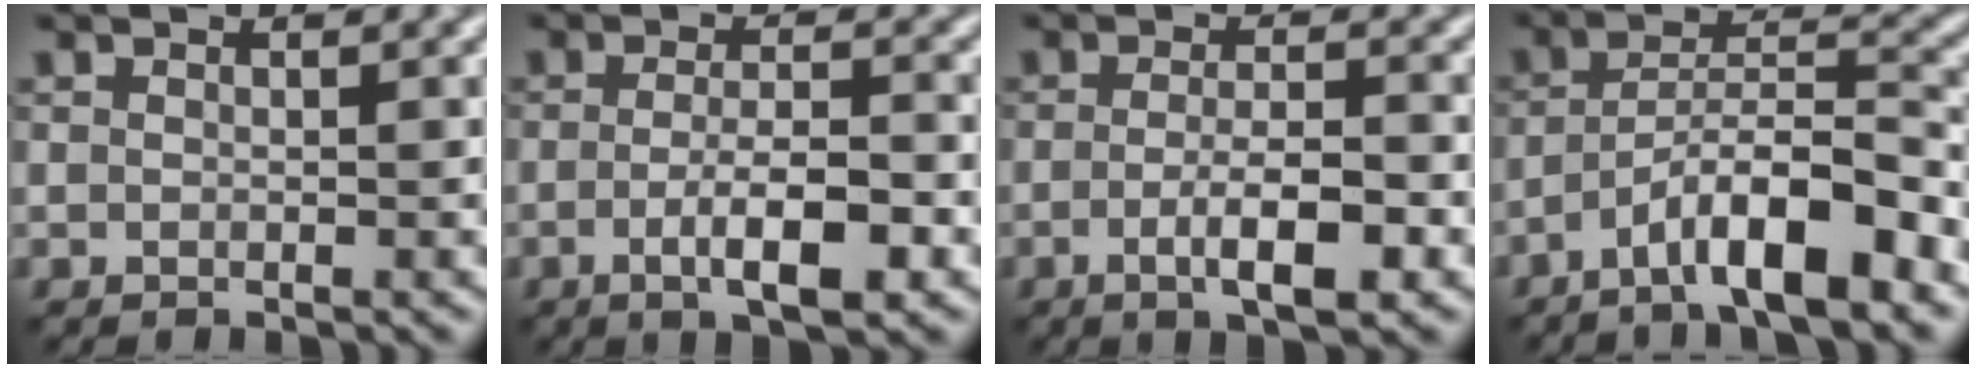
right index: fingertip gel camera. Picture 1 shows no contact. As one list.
[{"total": 4.5, "force": [-1.6, 0.9, 4.1], "torque": [-0.075, 0.000, -0.026]}, {"total": 4.1, "force": [-1.5, 0.8, 3.7], "torque": [-0.069, 0.001, -0.025]}, {"total": 7.5, "force": [-4.5, 1.3, 5.9], "torque": [-0.099, 0.020, -0.079]}]